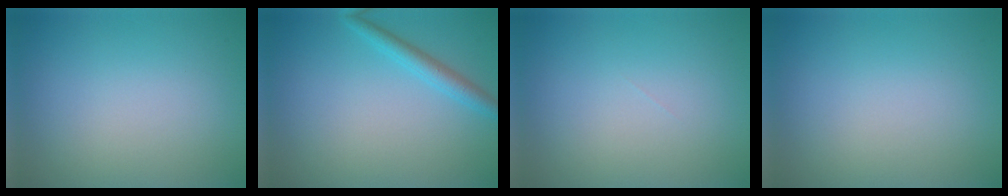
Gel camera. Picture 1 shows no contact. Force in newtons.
{"total": 2.2, "press": 2.2, "slide": 0.1}
{"total": 0.0}
{"total": 0.0}